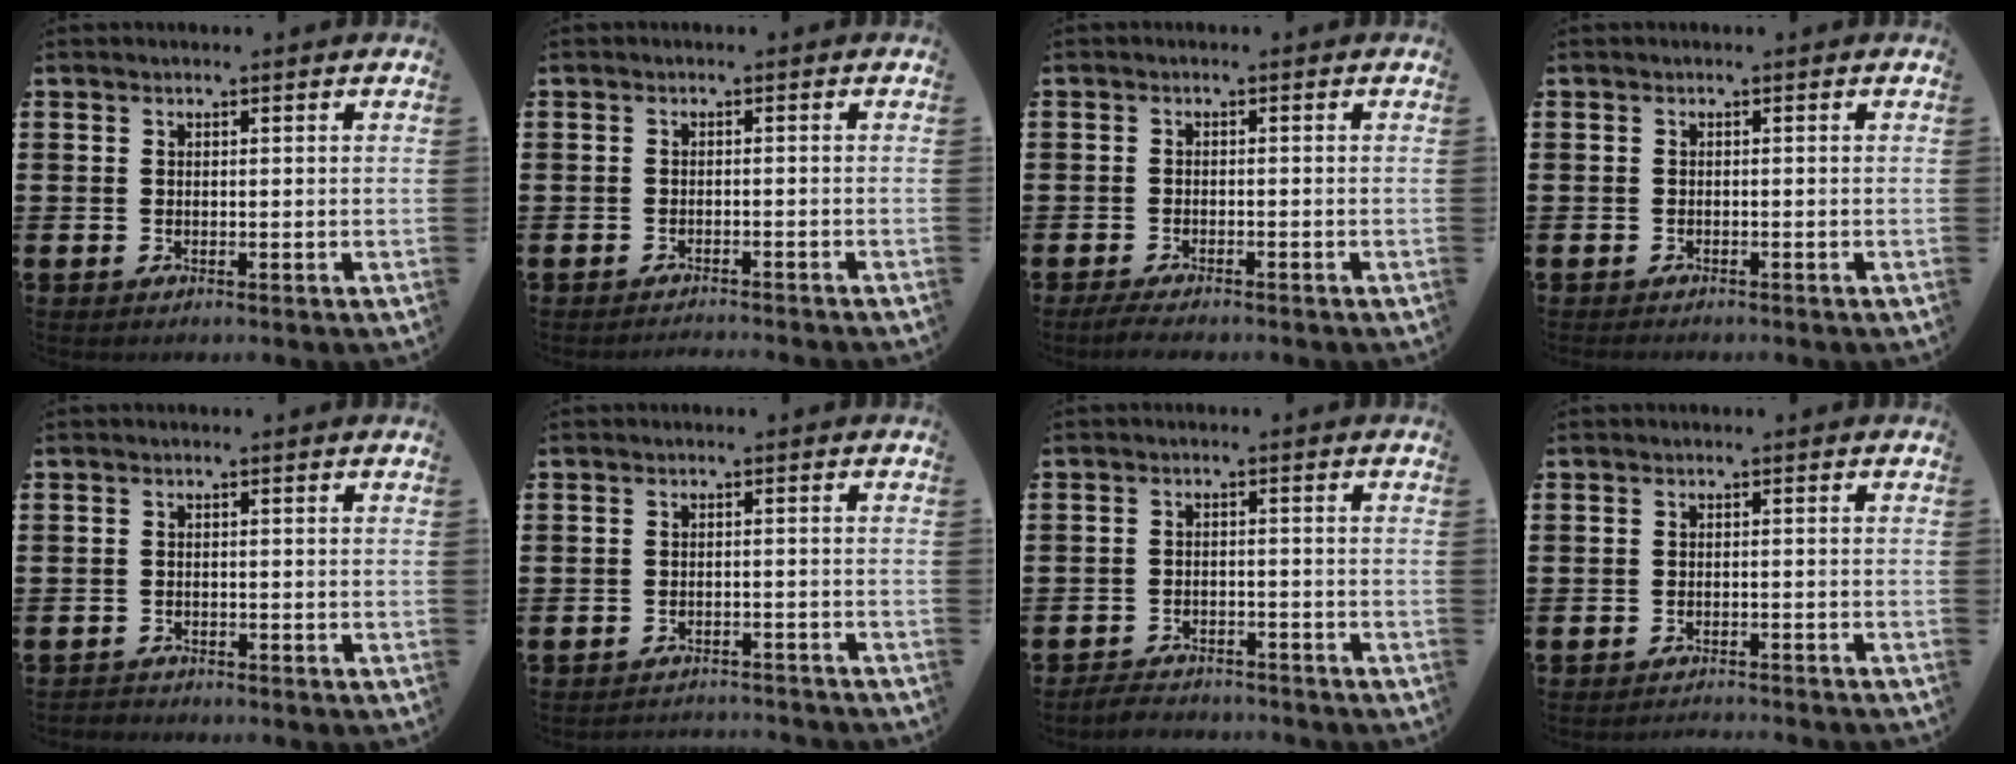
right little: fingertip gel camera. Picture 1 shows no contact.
{"total": 1.1, "force": [-1.1, -0.2, 0.0], "torque": [0.001, 0.001, -0.022]}
{"total": 1.6, "force": [-1.4, 0.1, 0.7], "torque": [-0.014, 0.002, -0.027]}
{"total": 0.5, "force": [-0.5, 0.0, 0.0], "torque": [-0.001, -0.002, -0.011]}
{"total": 0.9, "force": [-0.9, 0.1, -0.1], "torque": [0.001, 0.003, -0.020]}
{"total": 1.7, "force": [-1.7, -0.1, -0.1], "torque": [-0.004, 0.004, -0.037]}
{"total": 2.5, "force": [-2.5, 0.2, -0.2], "torque": [-0.005, 0.002, -0.054]}
{"total": 1.3, "force": [-1.2, -0.2, -0.1], "torque": [0.001, 0.003, -0.026]}